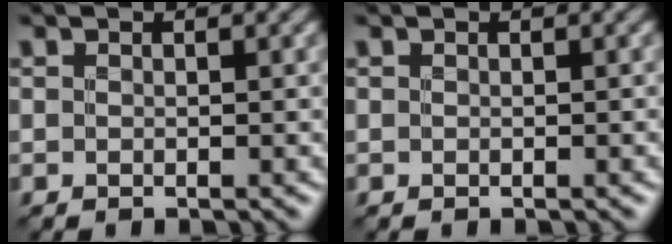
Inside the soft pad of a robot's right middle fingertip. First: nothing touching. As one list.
[{"total": 0.0}]